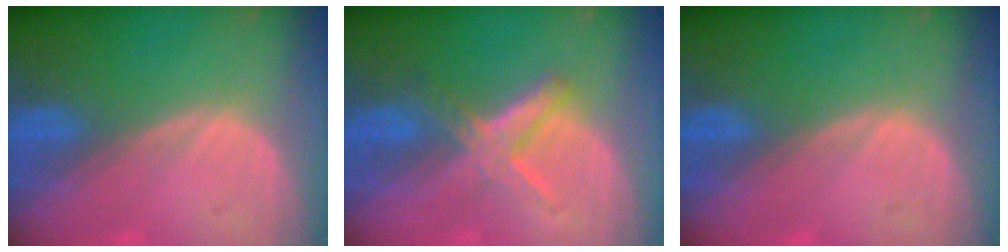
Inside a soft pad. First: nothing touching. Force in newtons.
{"total": 5.9, "press": 5.4, "slide": 2.2}
{"total": 0.0}